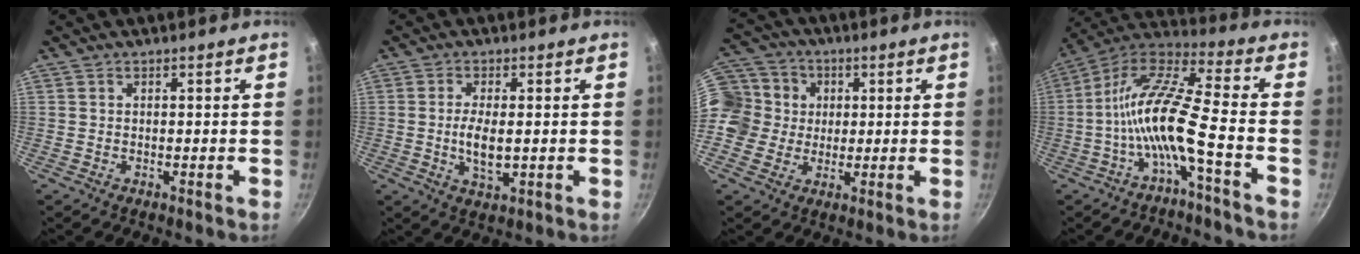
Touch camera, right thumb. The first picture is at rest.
{"total": 5.5, "force": [-0.2, 2.2, 5.1], "torque": [-0.104, -0.005, -0.003]}
{"total": 15.9, "force": [2.4, 14.3, 6.4], "torque": [-0.136, 0.026, 0.037]}
{"total": 13.9, "force": [-4.4, 2.0, 13.0], "torque": [-0.258, 0.043, -0.098]}